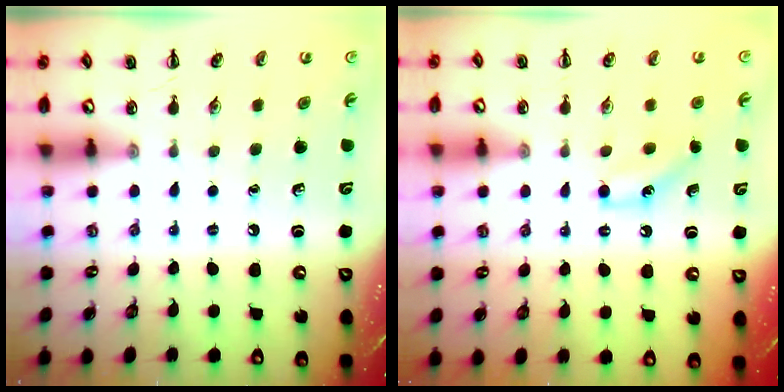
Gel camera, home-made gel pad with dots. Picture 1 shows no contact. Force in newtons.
{"total": 6.6, "press": 6.4, "slide": 1.6}